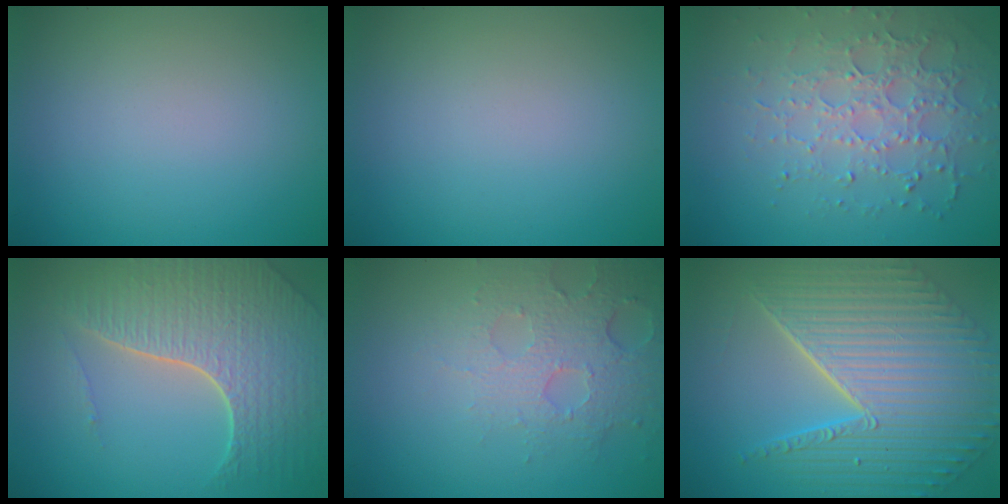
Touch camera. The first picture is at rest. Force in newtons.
{"total": 0.0}
{"total": 4.0, "press": 3.8, "slide": 1.4}
{"total": 7.1, "press": 5.2, "slide": 4.8}
{"total": 4.9, "press": 3.4, "slide": 3.5}
{"total": 10.8, "press": 7.3, "slide": 8.0}